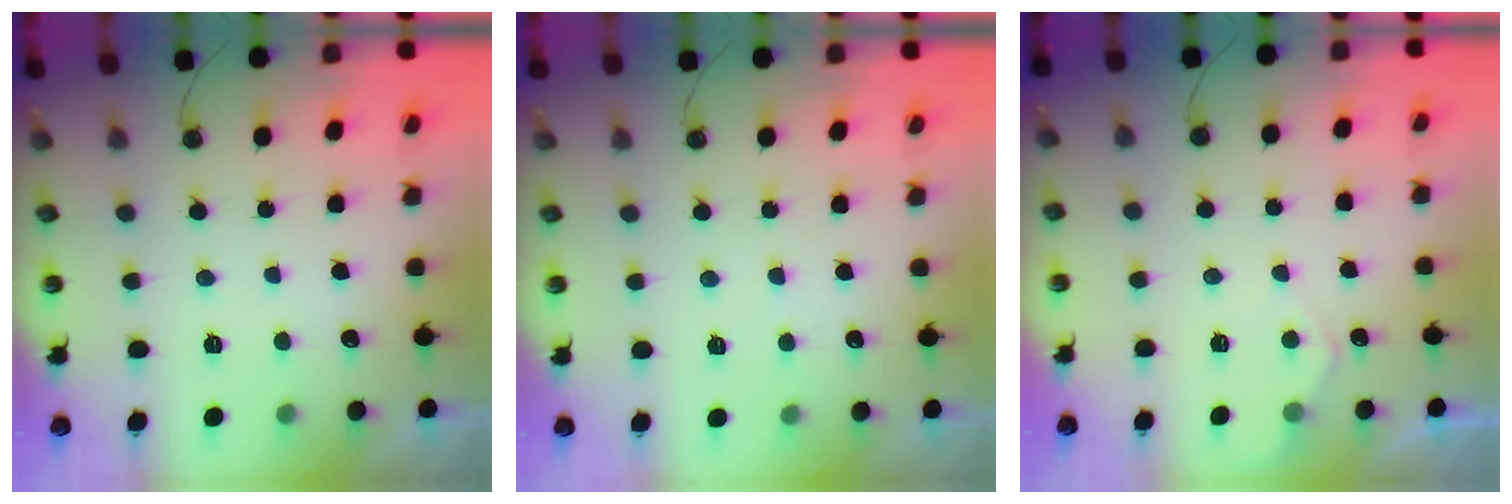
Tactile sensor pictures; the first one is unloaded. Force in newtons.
{"total": 3.8, "press": 3.8, "slide": 0.5}
{"total": 5.0, "press": 4.9, "slide": 0.5}